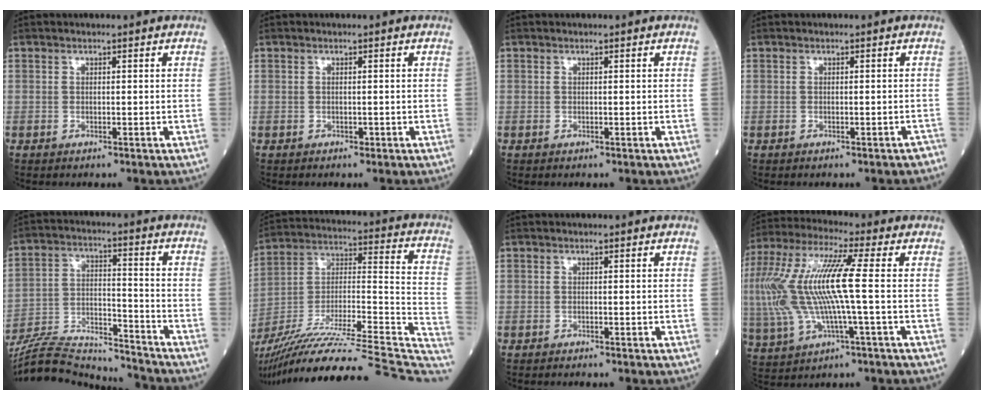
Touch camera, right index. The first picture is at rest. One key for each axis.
{"total": 0.6, "fx": -0.1, "fy": 0.4, "fz": 0.4, "tx": -0.006, "ty": -0.001, "tz": -0.001}
{"total": 0.0}
{"total": 1.2, "fx": -0.9, "fy": 0.3, "fz": 0.7, "tx": -0.006, "ty": 0.006, "tz": -0.009}
{"total": 16.7, "fx": -16.3, "fy": 1.6, "fz": 3.3, "tx": -0.065, "ty": 0.020, "tz": -0.271}
{"total": 34.7, "fx": -28.3, "fy": 2.7, "fz": 19.8, "tx": -0.275, "ty": -0.026, "tz": -0.429}
{"total": 0.7, "fx": -0.6, "fy": -0.1, "fz": 0.2, "tx": -0.005, "ty": -0.001, "tz": -0.013}
{"total": 16.7, "fx": 0.4, "fy": 2.5, "fz": 16.5, "tx": -0.371, "ty": 0.017, "tz": 0.004}